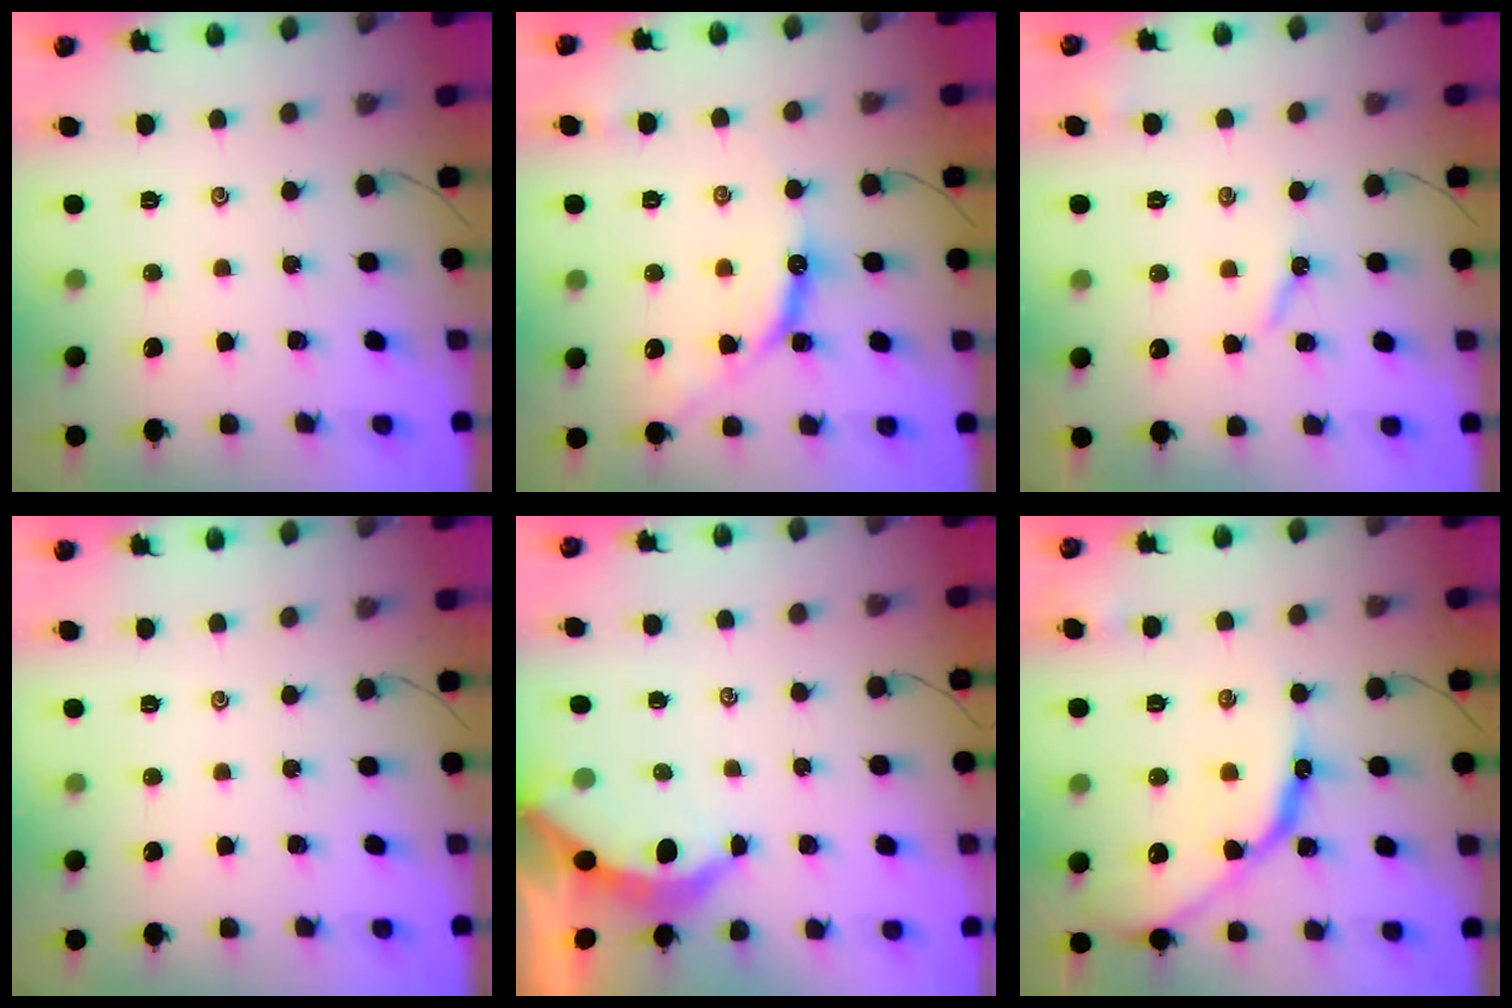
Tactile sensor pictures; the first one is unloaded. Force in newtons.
{"total": 10.2, "press": 10.2, "slide": 0.8}
{"total": 3.5, "press": 3.5, "slide": 0.6}
{"total": 0.0}
{"total": 3.7, "press": 3.6, "slide": 0.5}
{"total": 13.6, "press": 13.5, "slide": 1.4}